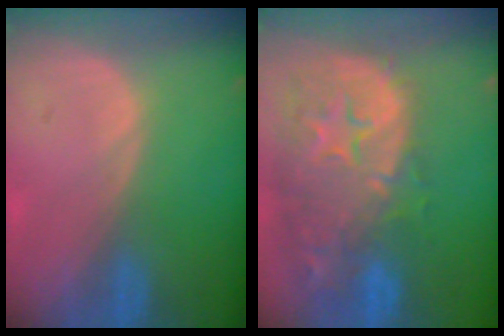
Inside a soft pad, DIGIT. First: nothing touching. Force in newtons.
{"total": 14.9, "press": 12.0, "slide": 8.9}